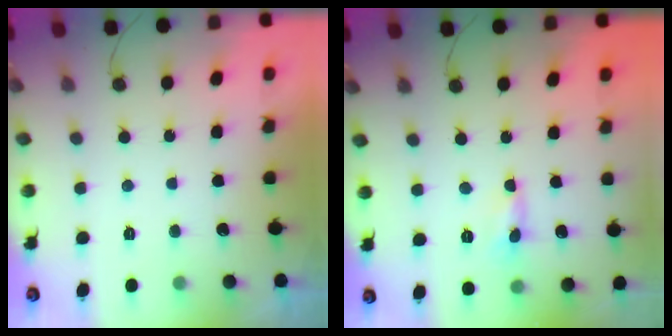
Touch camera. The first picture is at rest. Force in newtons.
{"total": 0.0}